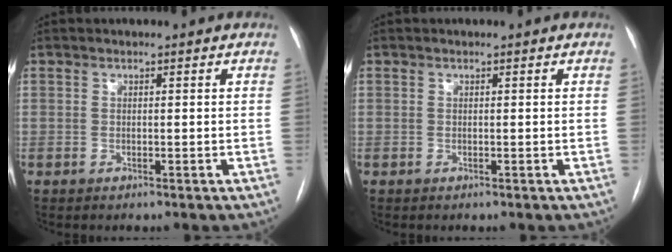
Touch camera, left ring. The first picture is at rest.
{"total": 0.0}